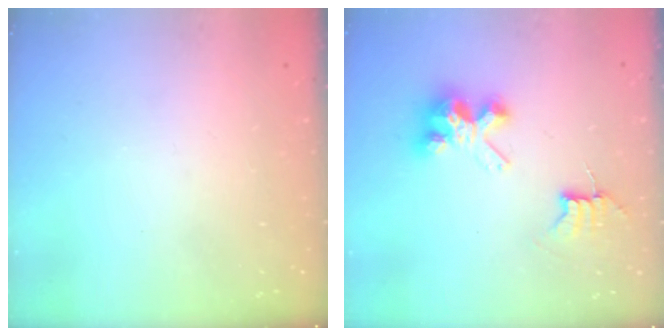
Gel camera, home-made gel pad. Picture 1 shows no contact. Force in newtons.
{"total": 7.3, "press": 7.3, "slide": 0.6}